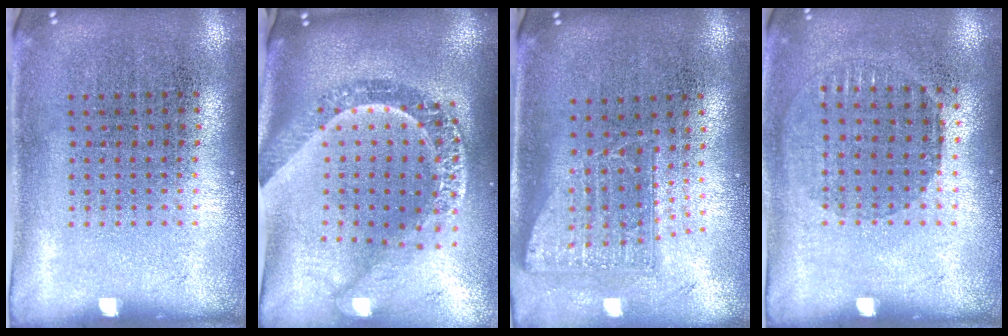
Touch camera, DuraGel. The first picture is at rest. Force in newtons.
{"total": 3.0, "press": 2.4, "slide": 1.9}
{"total": 1.7, "press": 1.3, "slide": 1.1}
{"total": 1.0, "press": 0.9, "slide": 0.4}